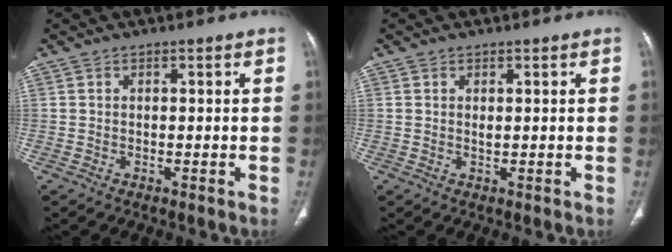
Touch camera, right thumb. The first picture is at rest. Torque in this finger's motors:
{"motor_torque": [0.19, 0.15, 0.21, -0.09, 0.04]}